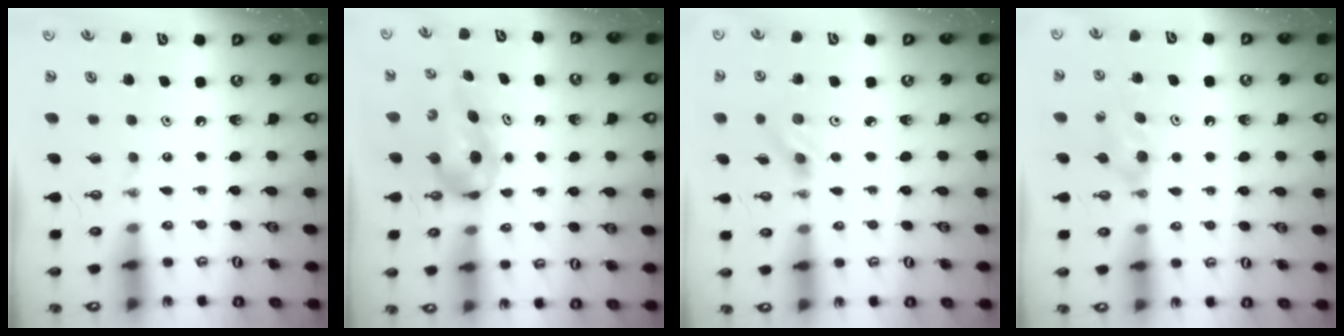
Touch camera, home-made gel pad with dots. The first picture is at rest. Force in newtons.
{"total": 5.7, "press": 5.0, "slide": 2.7}
{"total": 2.6, "press": 2.3, "slide": 1.3}
{"total": 4.7, "press": 4.7, "slide": 0.2}